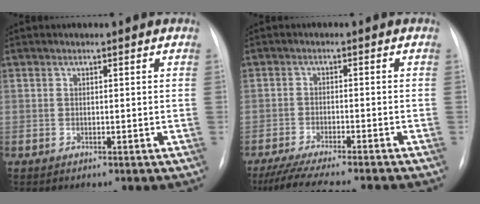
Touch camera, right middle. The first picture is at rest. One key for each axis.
{"total": 13.3, "fx": -11.8, "fy": 0.5, "fz": 6.2, "tx": -0.090, "ty": -0.023, "tz": -0.174}